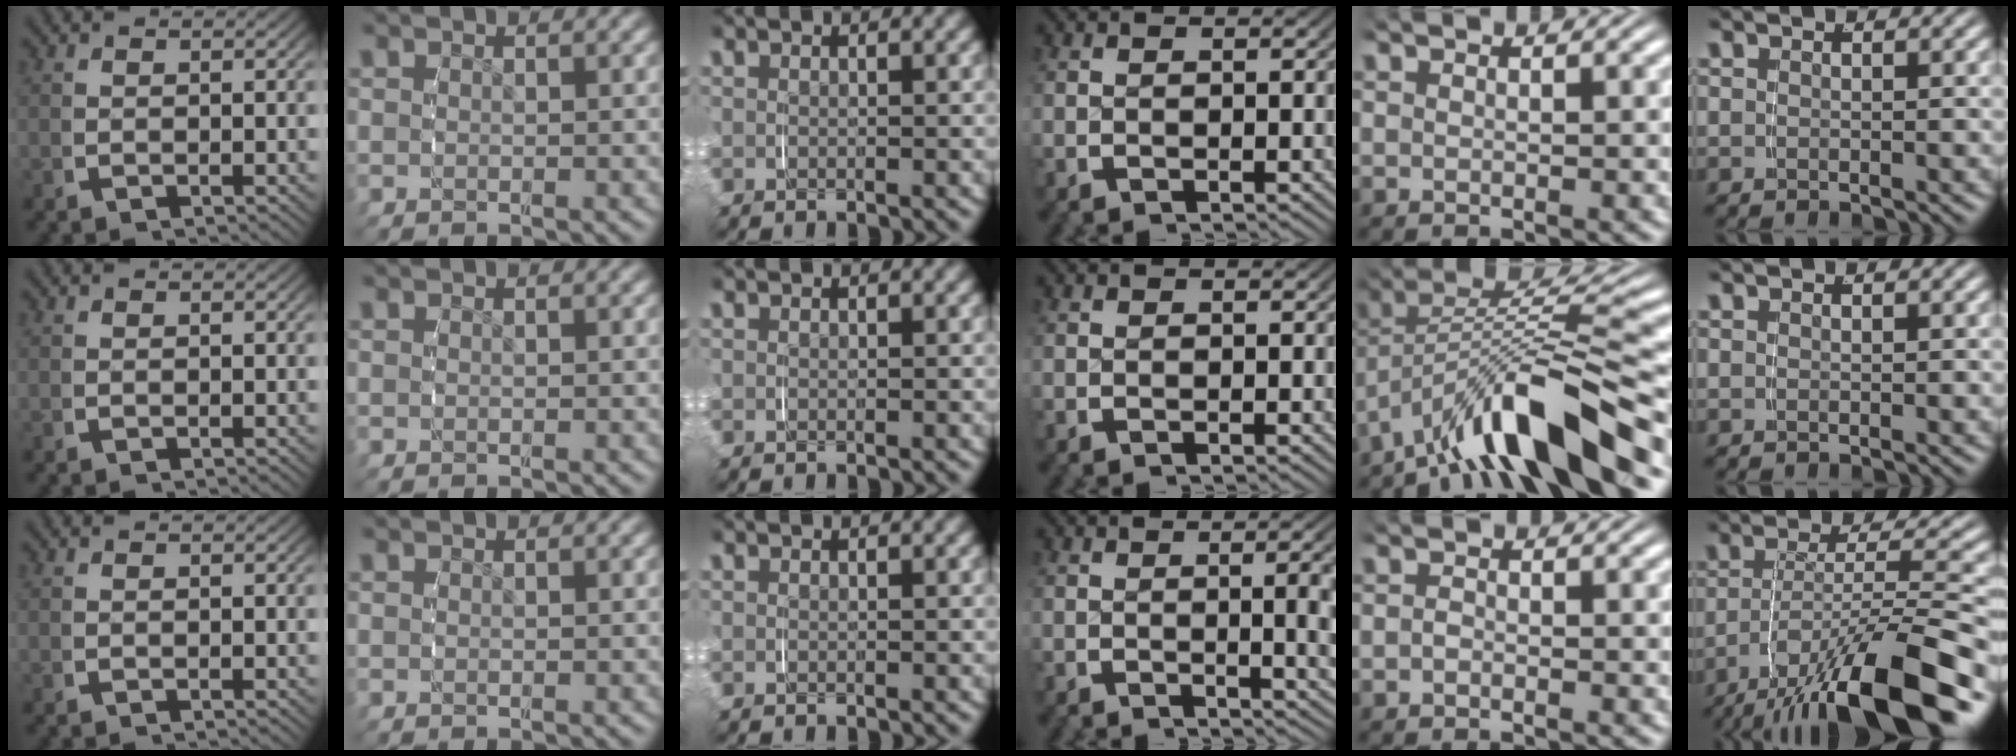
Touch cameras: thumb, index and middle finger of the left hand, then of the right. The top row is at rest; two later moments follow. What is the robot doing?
{"motion": "grasp_and_lifting", "object": "pencil case"}